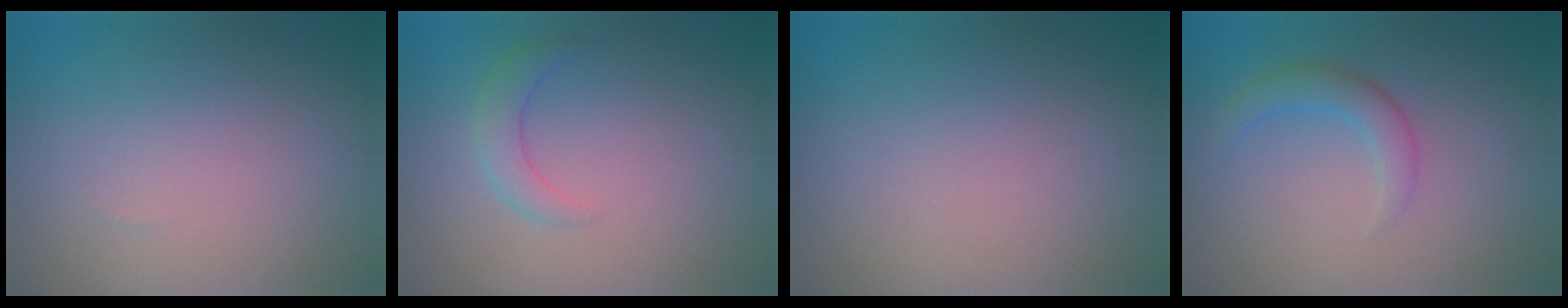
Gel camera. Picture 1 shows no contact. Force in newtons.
{"total": 2.0, "press": 2.0, "slide": 0.1}
{"total": 0.0}
{"total": 2.5, "press": 2.5, "slide": 0.0}